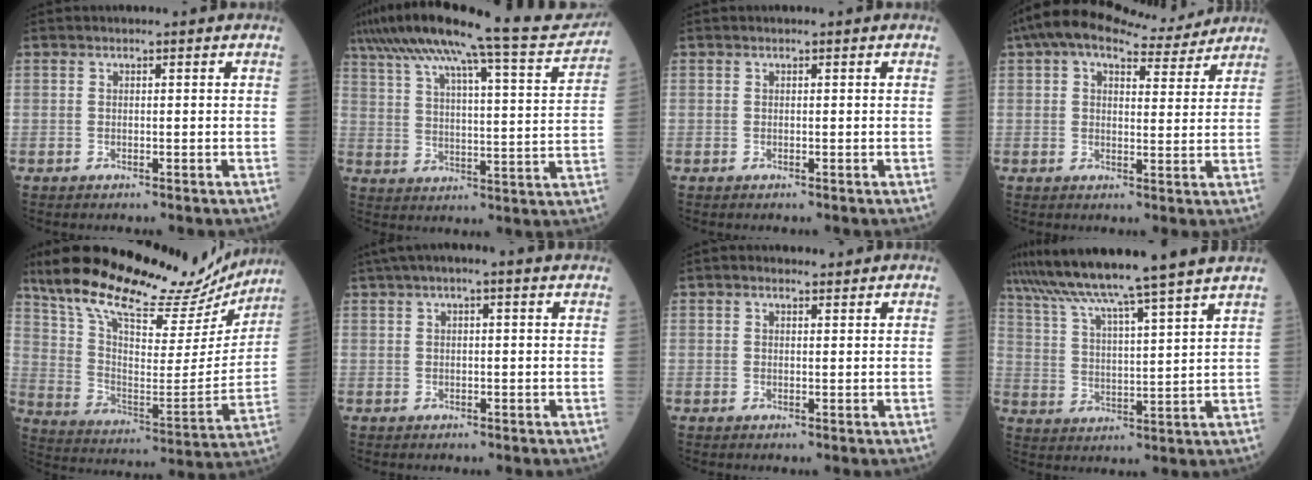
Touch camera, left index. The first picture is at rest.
{"total": 23.9, "force": [20.6, 1.6, 12.1], "torque": [-0.207, -0.003, 0.284]}
{"total": 0.0}
{"total": 11.7, "force": [10.1, 3.1, 5.1], "torque": [-0.080, 0.032, 0.136]}
{"total": 27.2, "force": [22.7, 7.8, 12.9], "torque": [-0.217, 0.004, 0.330]}
{"total": 5.2, "force": [3.3, 0.8, 3.9], "torque": [-0.070, 0.037, 0.049]}
{"total": 1.4, "force": [1.0, 0.7, 0.5], "torque": [-0.017, 0.011, 0.015]}
{"total": 17.4, "force": [14.9, -2.4, 8.8], "torque": [-0.152, -0.009, 0.221]}